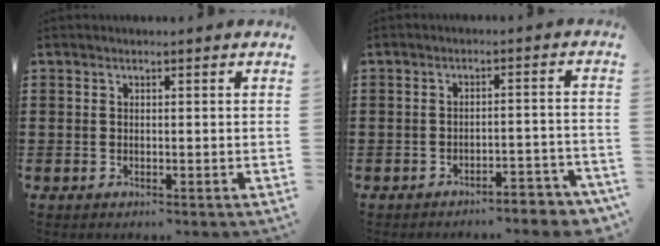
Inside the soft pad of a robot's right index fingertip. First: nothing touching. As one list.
[{"total": 3.5, "force": [-3.4, 0.0, 0.9], "torque": [-0.018, -0.002, -0.070]}]